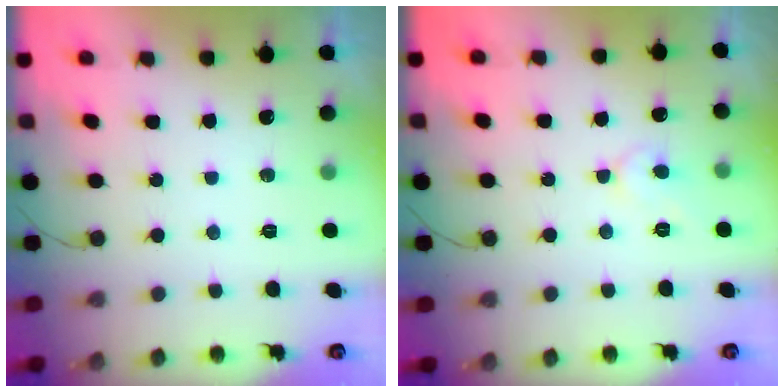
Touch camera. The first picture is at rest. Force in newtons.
{"total": 4.5, "press": 4.5, "slide": 0.3}